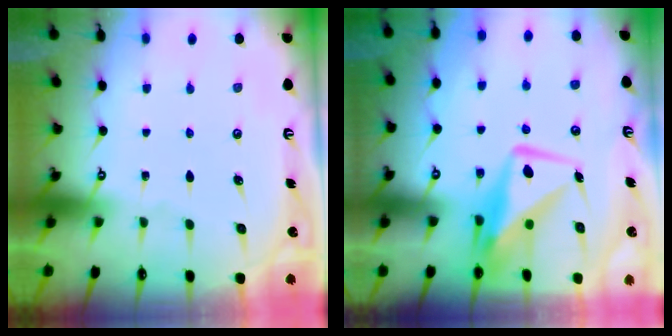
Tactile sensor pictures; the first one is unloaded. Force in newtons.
{"total": 11.0, "press": 11.0, "slide": 0.8}